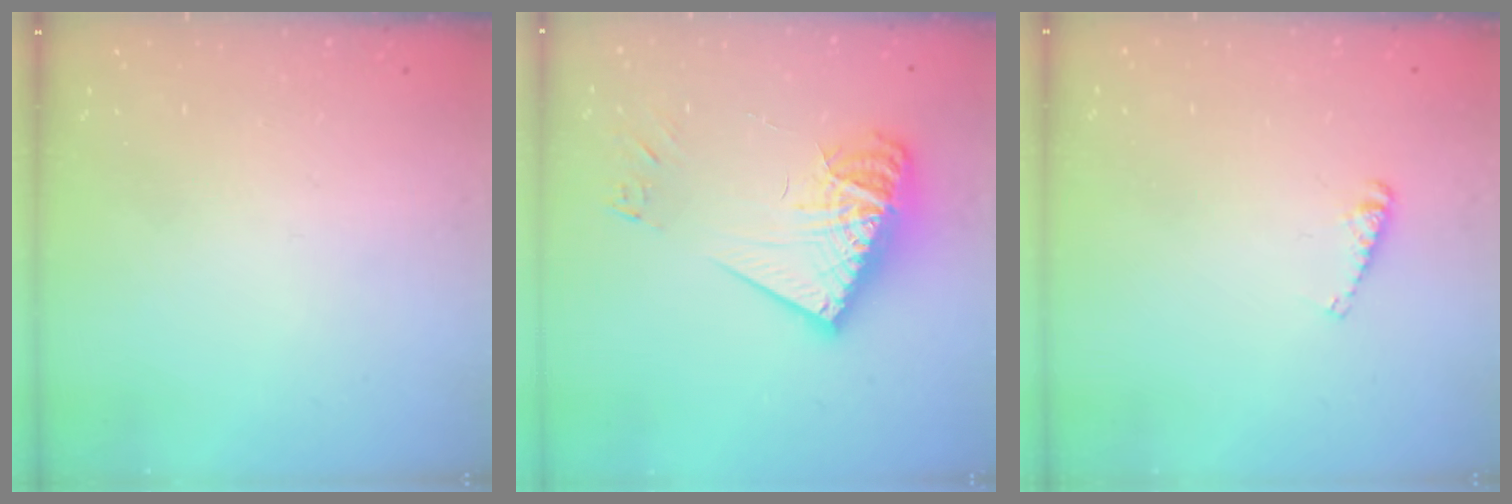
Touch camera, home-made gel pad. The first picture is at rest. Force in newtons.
{"total": 16.4, "press": 16.4, "slide": 1.2}
{"total": 3.4, "press": 3.4, "slide": 0.2}